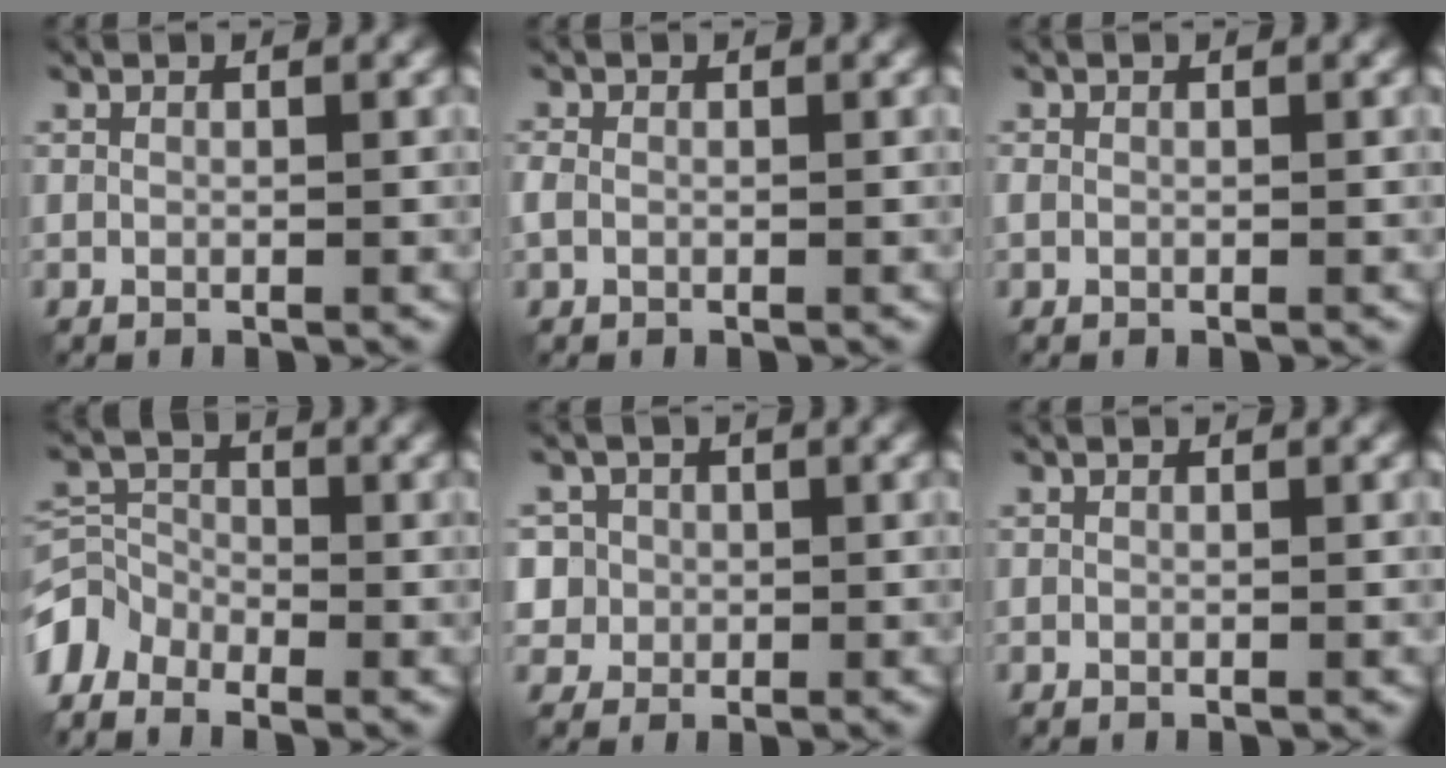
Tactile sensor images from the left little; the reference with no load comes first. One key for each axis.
{"total": 1.1, "fx": -0.3, "fy": 0.8, "fz": 0.6, "tx": -0.017, "ty": 0.002, "tz": -0.009}
{"total": 0.6, "fx": -0.1, "fy": 0.5, "fz": 0.3, "tx": -0.009, "ty": -0.001, "tz": -0.003}
{"total": 4.7, "fx": -3.9, "fy": 2.4, "fz": 1.1, "tx": -0.013, "ty": -0.001, "tz": -0.083}
{"total": 4.4, "fx": 0.8, "fy": 4.2, "fz": 1.1, "tx": -0.015, "ty": 0.026, "tz": 0.008}
{"total": 0.0}